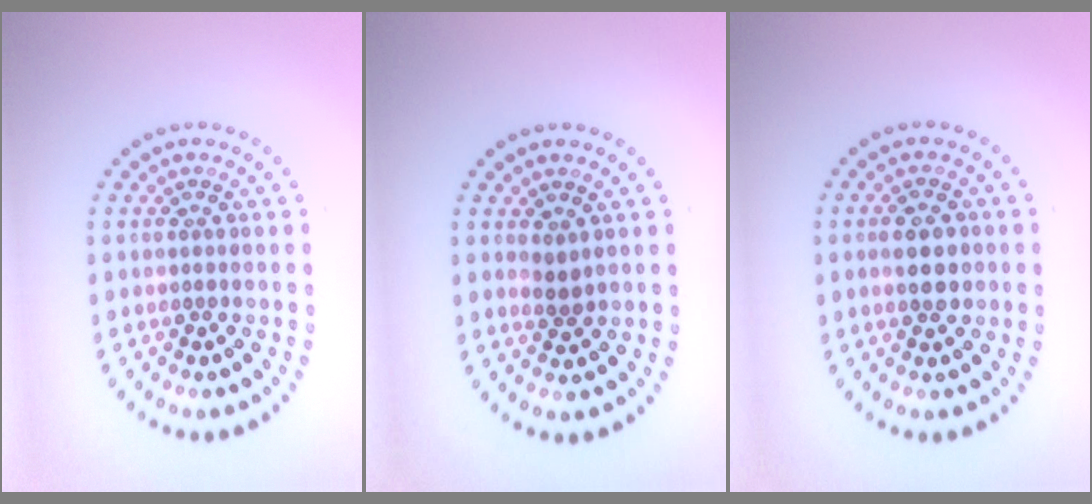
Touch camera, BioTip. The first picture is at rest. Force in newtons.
{"total": 1.2, "press": 0.8, "slide": 0.8}
{"total": 2.8, "press": 2.8, "slide": 0.1}